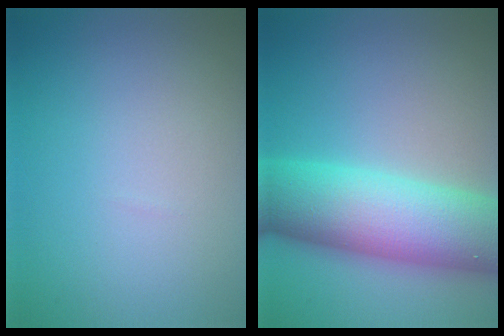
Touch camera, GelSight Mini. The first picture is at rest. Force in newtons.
{"total": 12.1, "press": 12.0, "slide": 0.4}